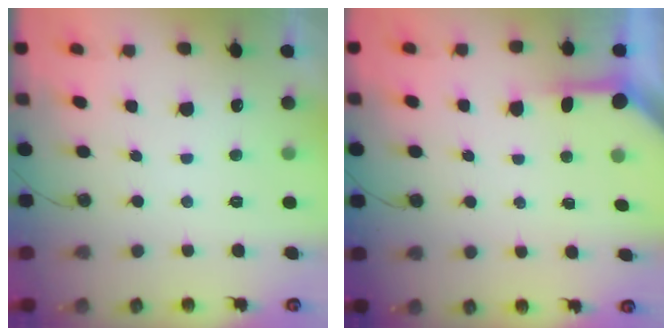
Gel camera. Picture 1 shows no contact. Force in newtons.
{"total": 3.8, "press": 3.8, "slide": 0.3}